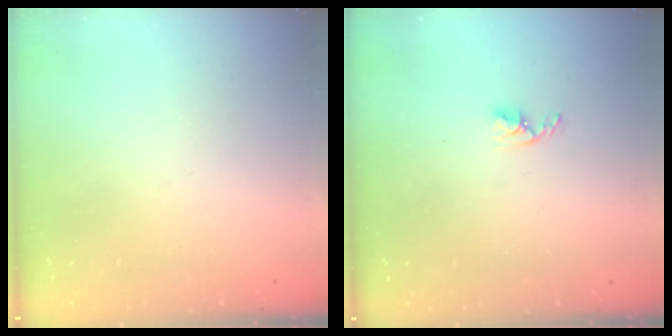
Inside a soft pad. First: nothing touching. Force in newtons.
{"total": 2.7, "press": 2.7, "slide": 0.5}